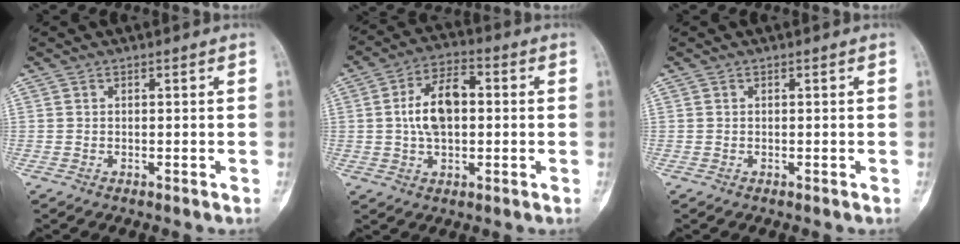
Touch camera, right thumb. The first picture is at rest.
{"total": 10.3, "force": [0.7, 5.9, 8.5], "torque": [-0.139, 0.015, 0.007]}
{"total": 0.0}